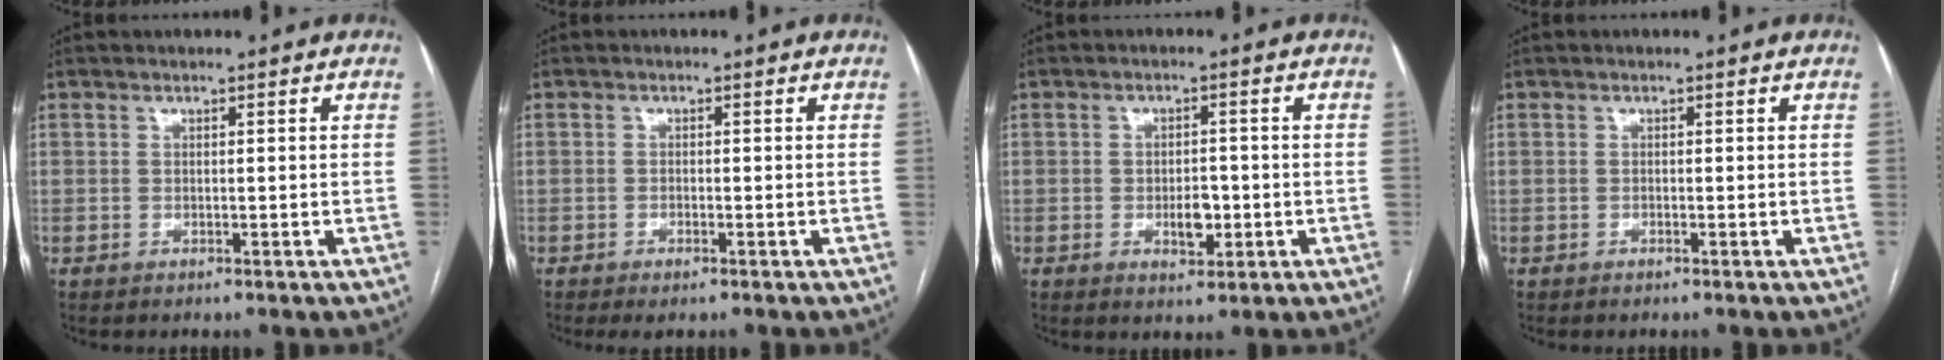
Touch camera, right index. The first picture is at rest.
{"total": 1.8, "force": [-1.2, 0.5, 1.2], "torque": [-0.019, -0.002, -0.015]}
{"total": 3.9, "force": [-0.9, 2.0, 3.2], "torque": [-0.048, 0.001, -0.010]}
{"total": 0.0}